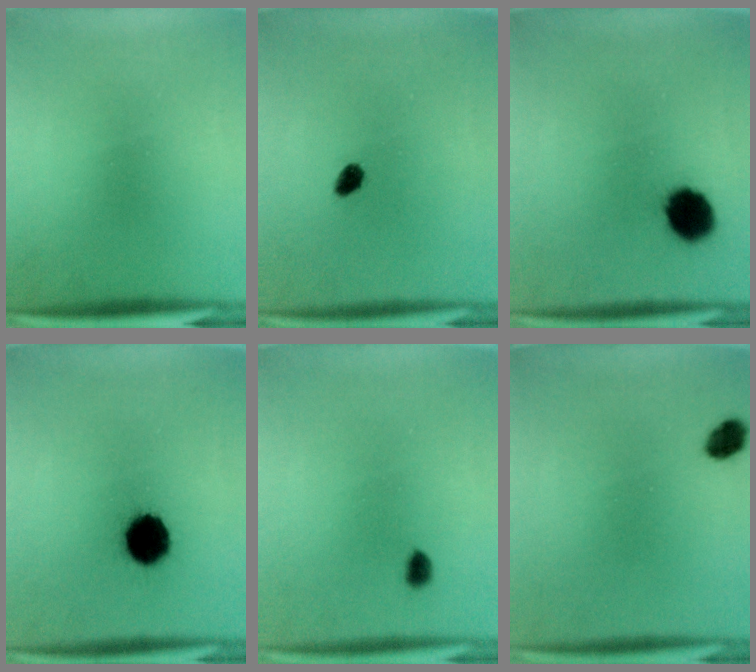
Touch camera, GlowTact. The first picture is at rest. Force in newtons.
{"total": 2.2}
{"total": 8.6}
{"total": 9.5}
{"total": 2.1}
{"total": 3.7}